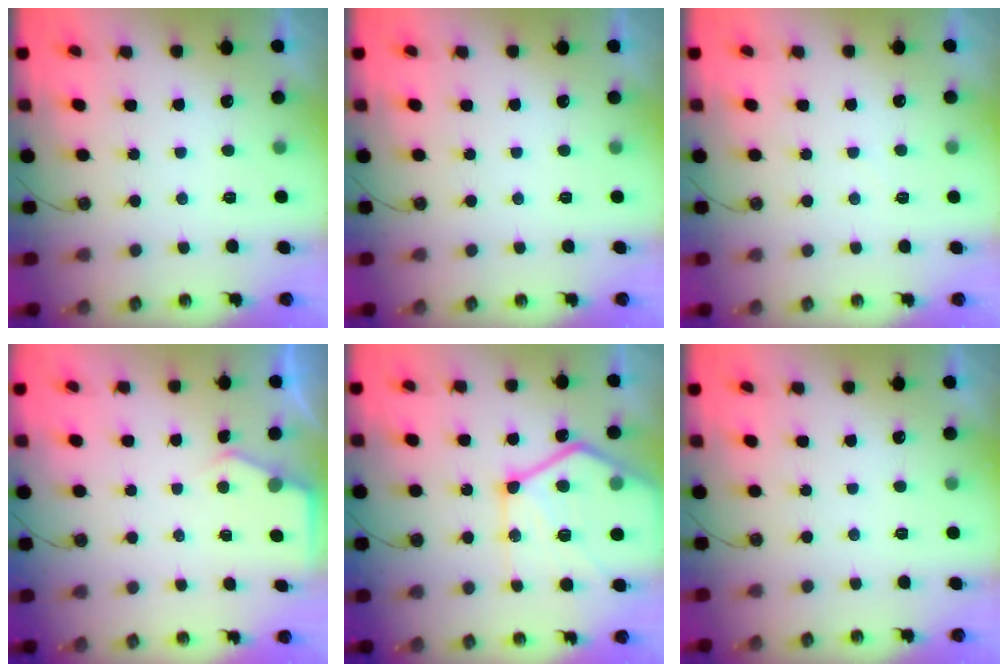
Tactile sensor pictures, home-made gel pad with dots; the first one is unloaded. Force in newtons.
{"total": 0.0}
{"total": 4.3, "press": 4.2, "slide": 0.4}
{"total": 4.0, "press": 4.0, "slide": 0.4}
{"total": 21.8, "press": 21.7, "slide": 2.3}
{"total": 0.0}